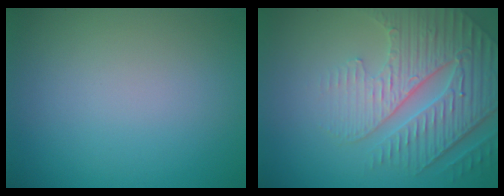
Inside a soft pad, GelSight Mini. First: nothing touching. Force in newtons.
{"total": 6.1, "press": 4.9, "slide": 3.5}